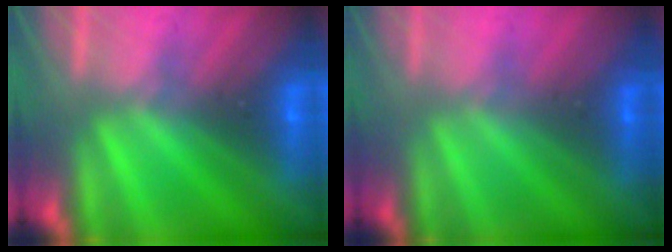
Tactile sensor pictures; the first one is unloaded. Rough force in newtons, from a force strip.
{"total": 2.0}